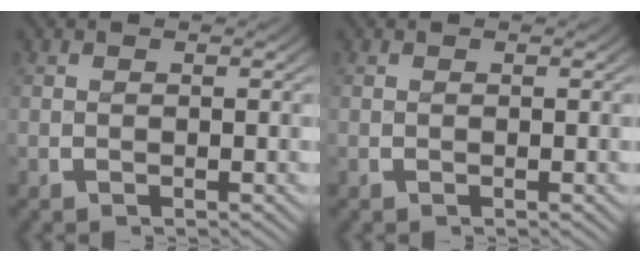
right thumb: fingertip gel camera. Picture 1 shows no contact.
{"total": 0.0}